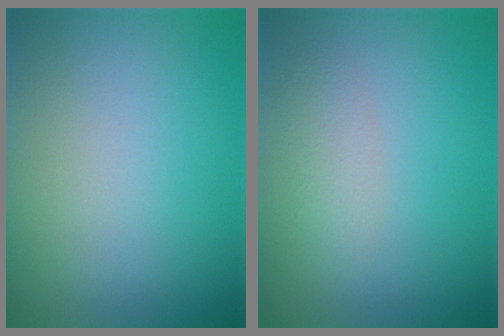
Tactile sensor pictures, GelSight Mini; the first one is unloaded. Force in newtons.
{"total": 2.0, "press": 2.0, "slide": 0.1}